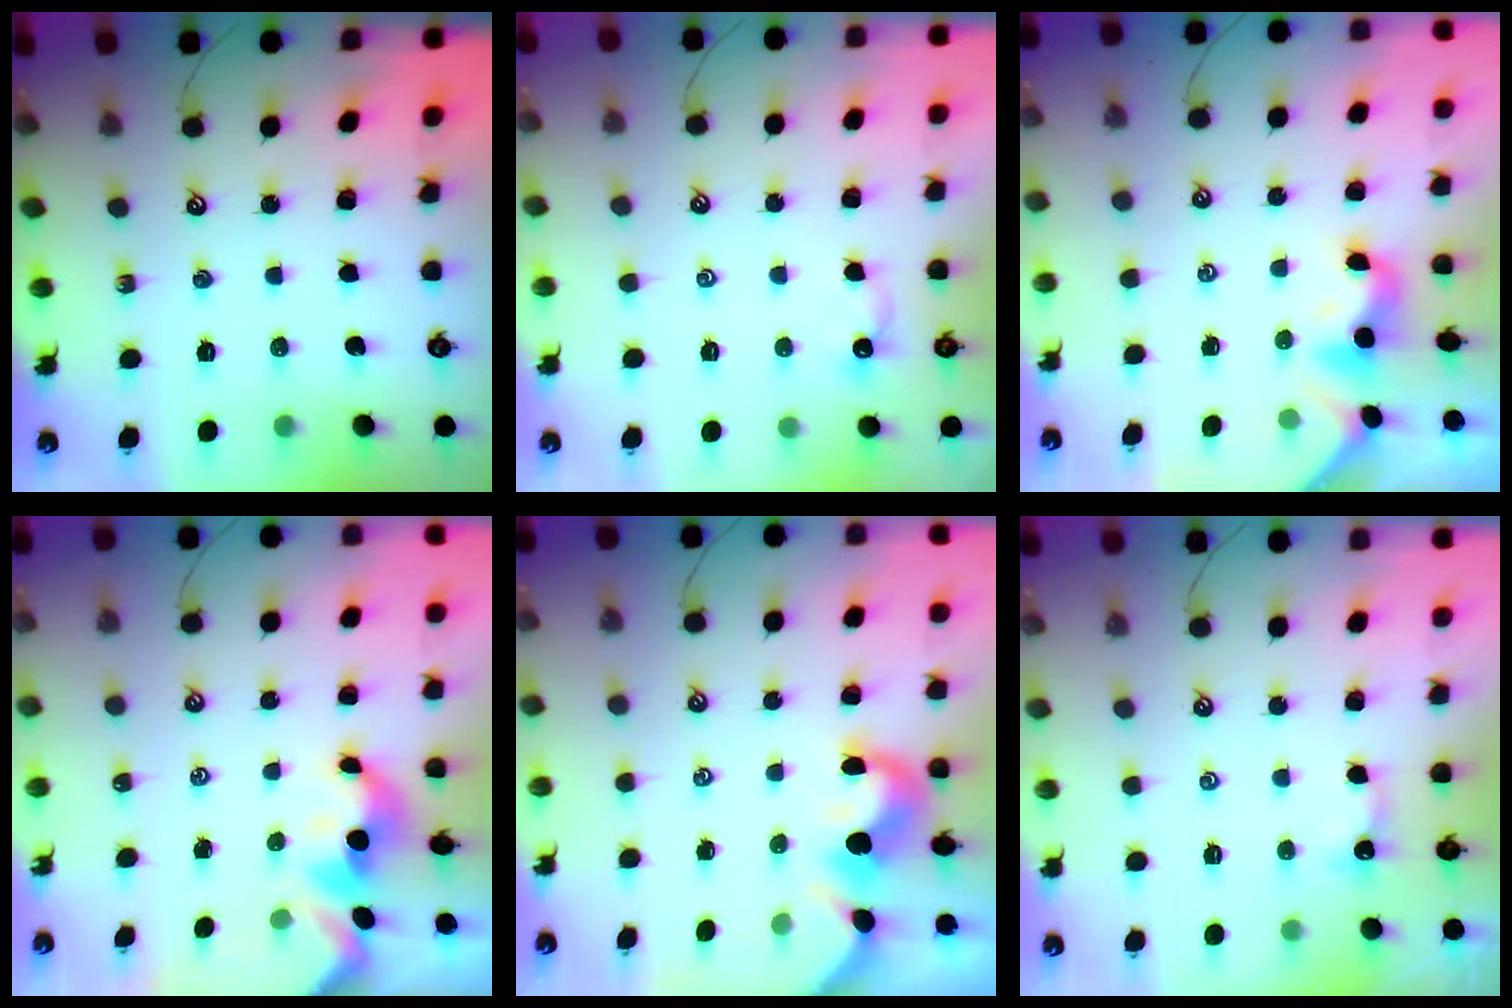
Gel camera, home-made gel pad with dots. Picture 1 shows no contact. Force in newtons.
{"total": 0.6, "press": 0.2, "slide": 0.5}
{"total": 2.0, "press": 1.9, "slide": 0.5}
{"total": 1.7, "press": 1.7, "slide": 0.2}
{"total": 0.0}
{"total": 3.6, "press": 3.6, "slide": 0.1}